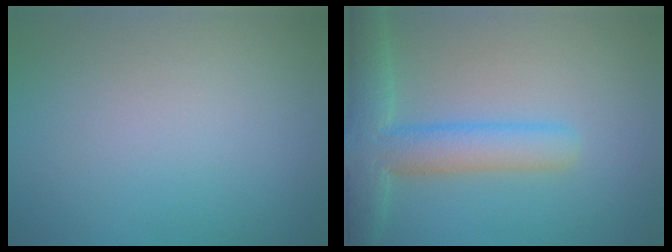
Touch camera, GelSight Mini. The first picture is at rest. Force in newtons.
{"total": 5.9, "press": 5.9, "slide": 0.3}